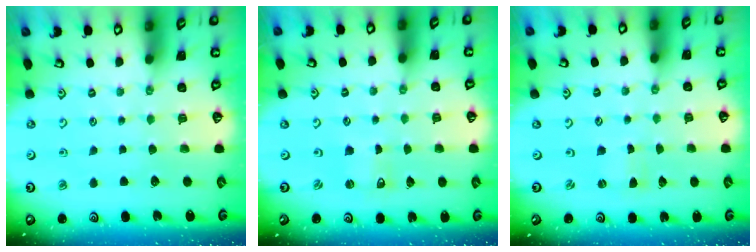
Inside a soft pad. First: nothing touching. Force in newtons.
{"total": 1.2, "press": 1.2, "slide": 0.1}
{"total": 0.0}